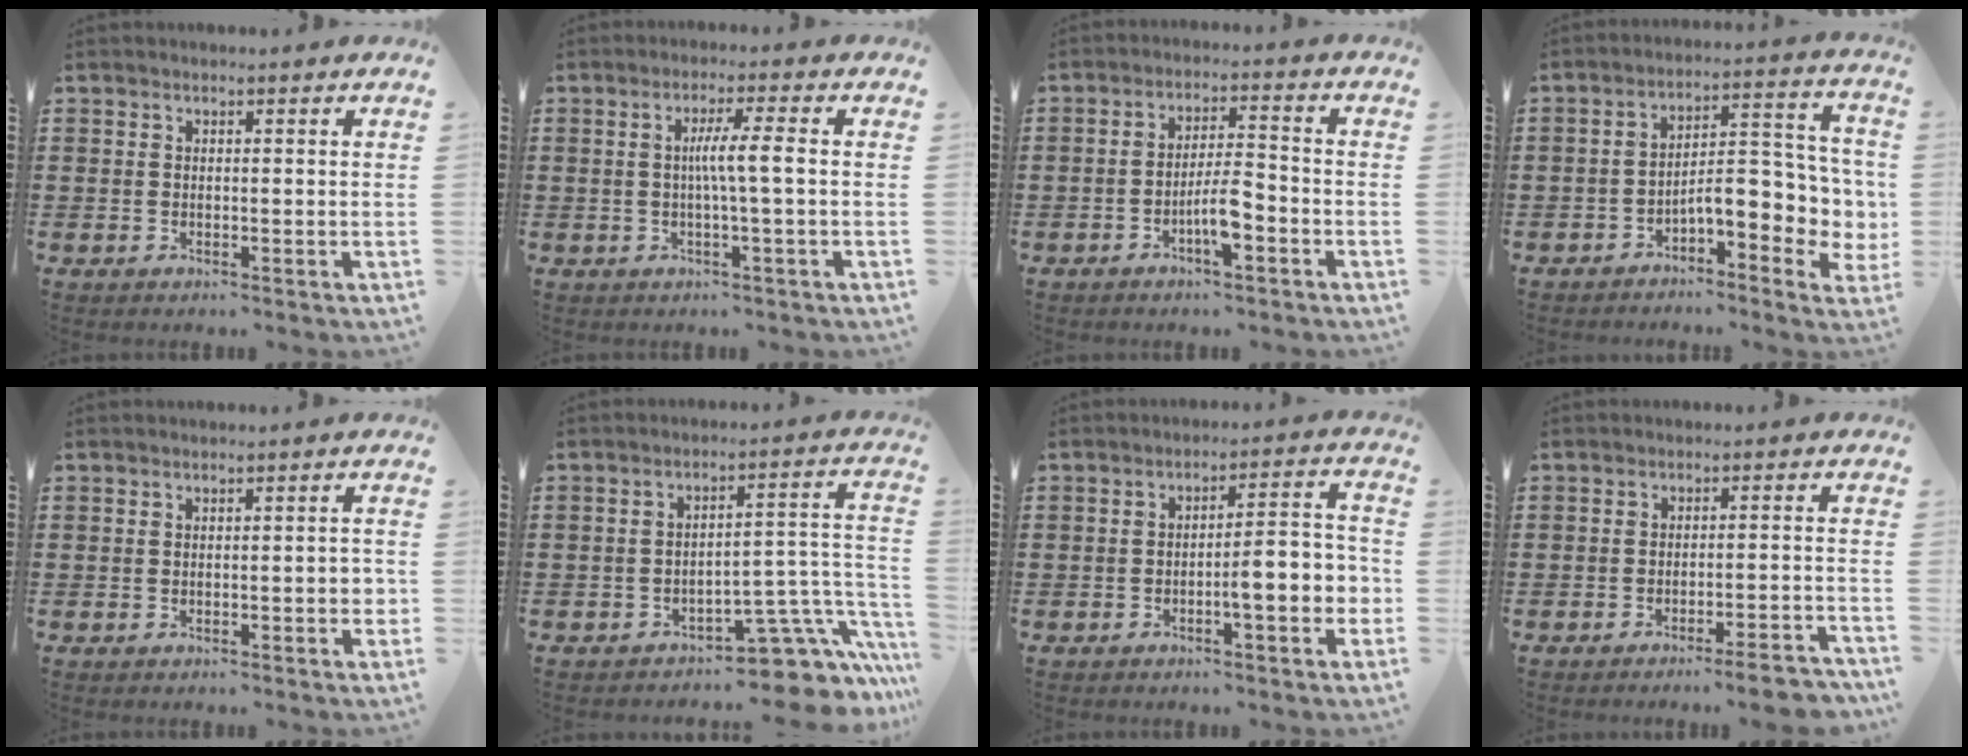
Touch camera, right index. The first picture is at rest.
{"total": 4.6, "force": [-0.2, -0.2, 4.6], "torque": [-0.086, -0.005, -0.008]}
{"total": 5.7, "force": [-2.6, 1.5, 4.8], "torque": [-0.095, 0.005, -0.051]}
{"total": 7.7, "force": [-2.1, 3.7, 6.4], "torque": [-0.091, -0.016, -0.042]}
{"total": 1.7, "force": [-0.4, 0.4, 1.6], "torque": [-0.026, 0.000, -0.007]}
{"total": 8.7, "force": [-6.1, 2.8, 5.6], "torque": [-0.065, 0.006, -0.108]}
{"total": 6.1, "force": [-2.3, 0.9, 5.6], "torque": [-0.085, -0.004, -0.046]}
{"total": 4.5, "force": [-3.7, -0.2, 2.5], "torque": [-0.040, -0.013, -0.067]}